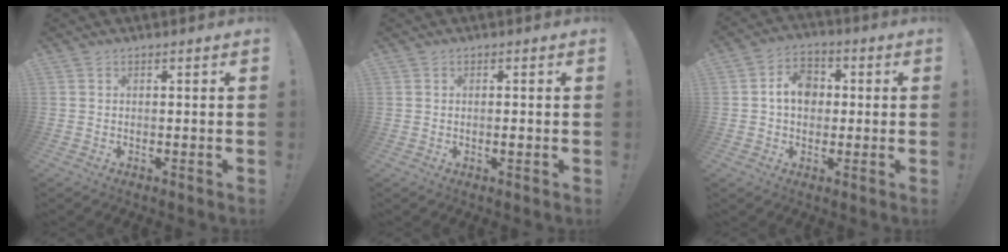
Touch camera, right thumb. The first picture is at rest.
{"total": 0.8, "force": [-0.3, 0.6, 0.3], "torque": [0.002, 0.001, -0.005]}
{"total": 9.4, "force": [1.2, 7.5, 5.5], "torque": [-0.069, 0.007, 0.025]}